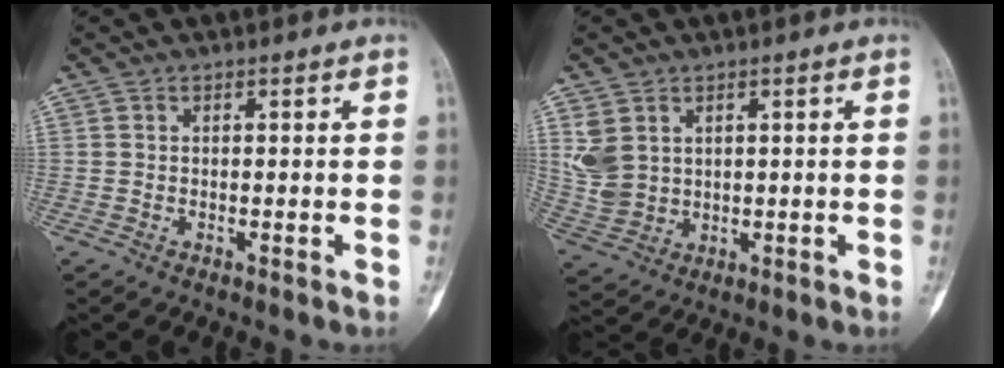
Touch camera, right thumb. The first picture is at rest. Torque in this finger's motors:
{"motor_torque": [-0.62, 0.56, 0.06, 0.03, 0.03]}